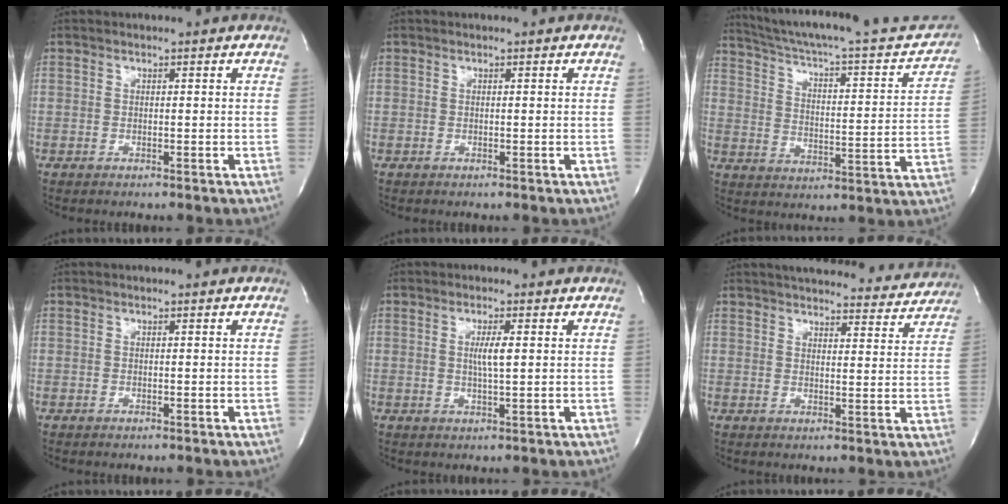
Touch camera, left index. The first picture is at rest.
{"total": 0.0}
{"total": 24.6, "force": [22.3, 2.8, 9.9], "torque": [-0.149, -0.034, 0.296]}
{"total": 0.0}
{"total": 3.0, "force": [0.5, 0.1, 2.9], "torque": [-0.057, -0.003, 0.009]}
{"total": 19.9, "force": [18.8, 4.1, 5.4], "torque": [-0.073, -0.013, 0.225]}